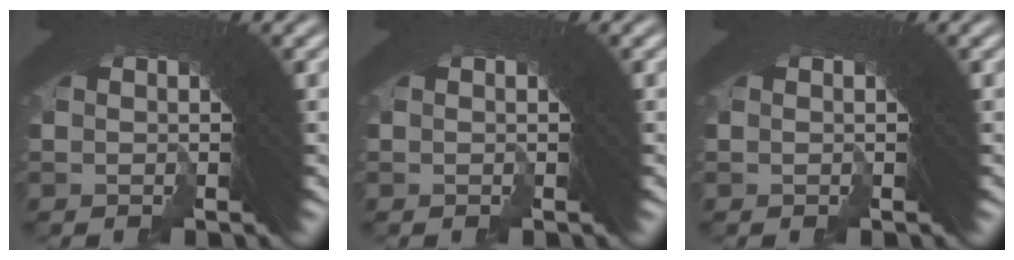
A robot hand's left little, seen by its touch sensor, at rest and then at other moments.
{"total": 0.0}
{"total": 0.0}